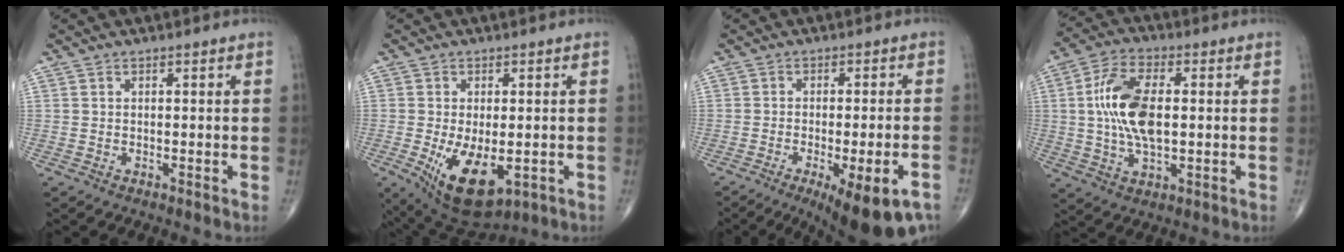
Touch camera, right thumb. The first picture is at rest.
{"total": 11.9, "force": [-3.3, 6.1, 9.7], "torque": [-0.160, -0.017, -0.036]}
{"total": 14.9, "force": [-8.5, 4.1, 11.4], "torque": [-0.126, 0.018, -0.117]}
{"total": 13.0, "force": [0.9, 6.4, 11.3], "torque": [-0.224, 0.008, 0.017]}